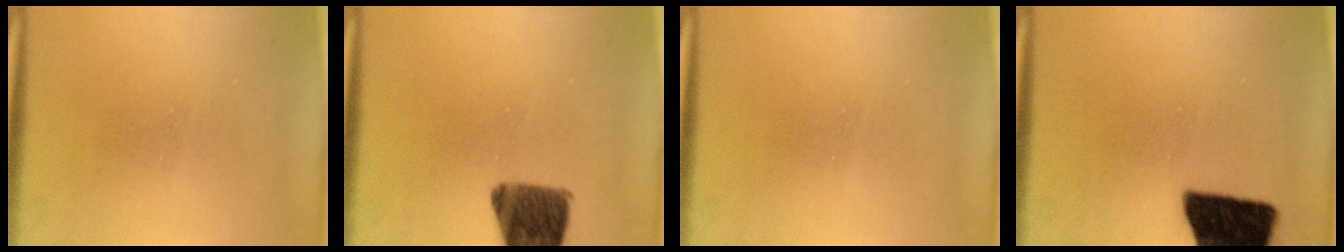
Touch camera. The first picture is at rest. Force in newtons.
{"total": 10.6}
{"total": 0.0}
{"total": 19.6}